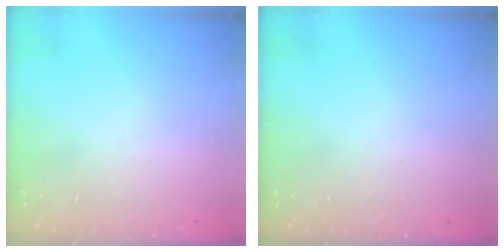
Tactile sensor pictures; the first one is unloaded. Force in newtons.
{"total": 0.0}